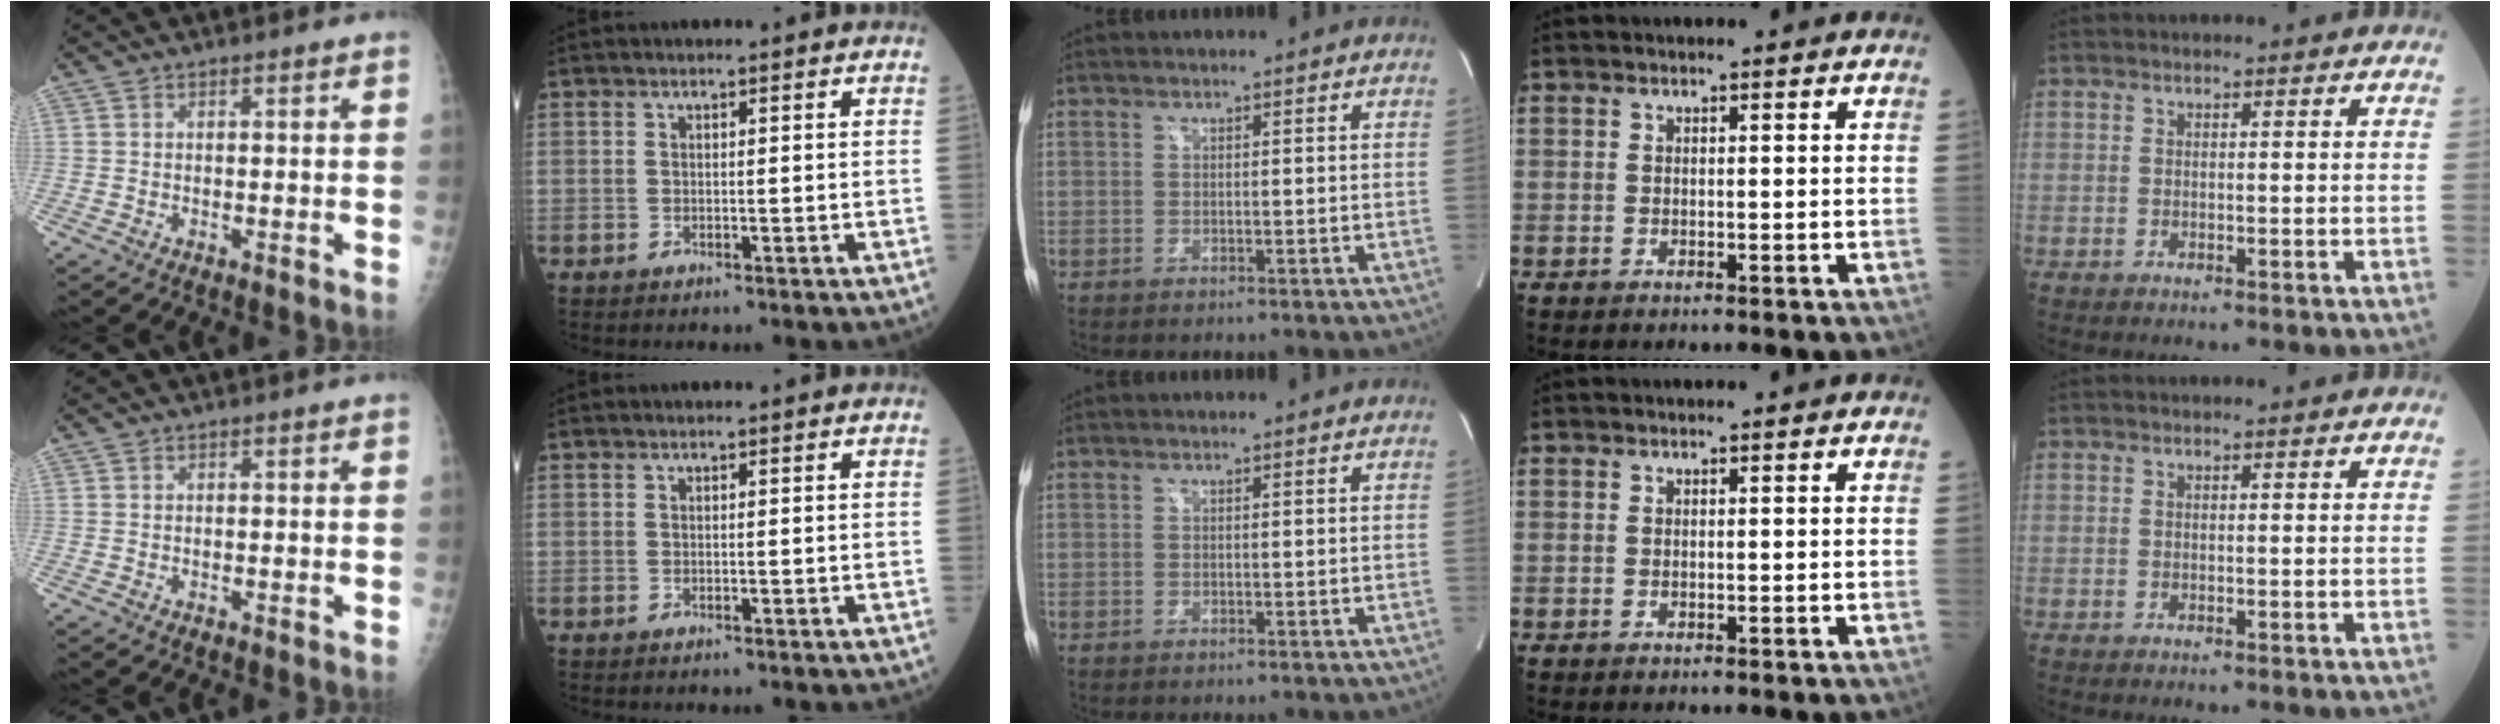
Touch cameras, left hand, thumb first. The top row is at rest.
{}